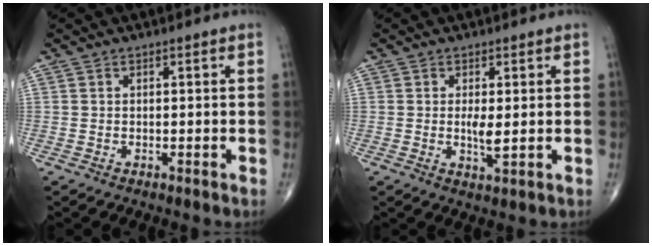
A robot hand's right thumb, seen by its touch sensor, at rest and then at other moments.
{"total": 3.1, "force": [0.1, 0.7, 3.0], "torque": [-0.057, -0.010, 0.003]}